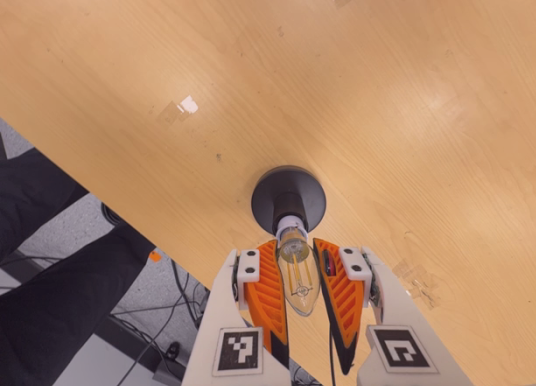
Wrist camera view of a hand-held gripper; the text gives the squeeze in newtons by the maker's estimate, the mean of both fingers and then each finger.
{"total": 19.9, "left": 21.1, "right": 18.8}